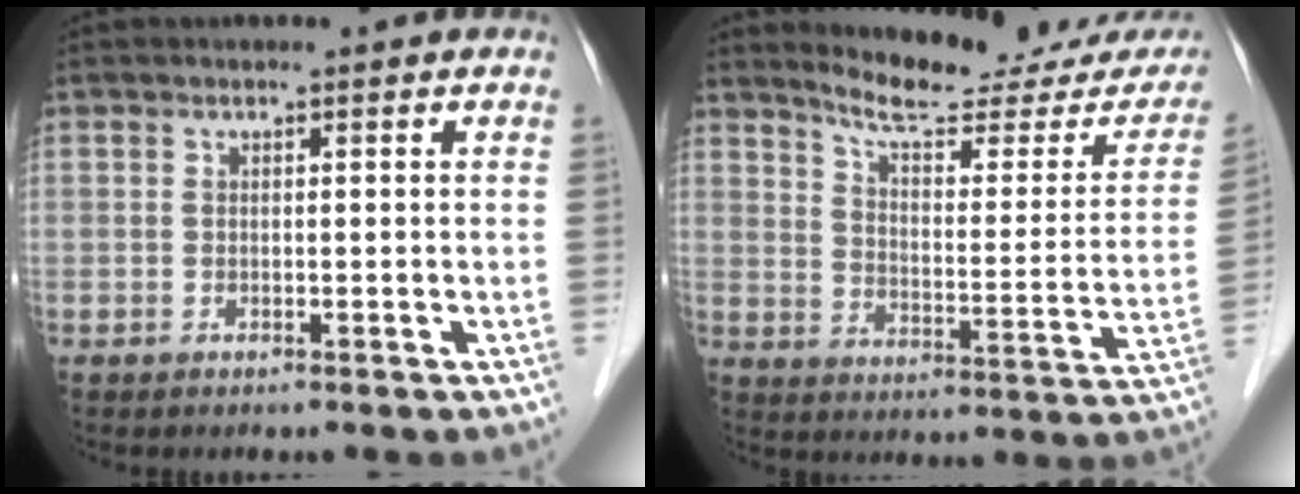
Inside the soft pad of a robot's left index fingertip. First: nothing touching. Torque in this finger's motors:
{"motor_torque": [0.27, -0.40, 0.04, 0.03]}